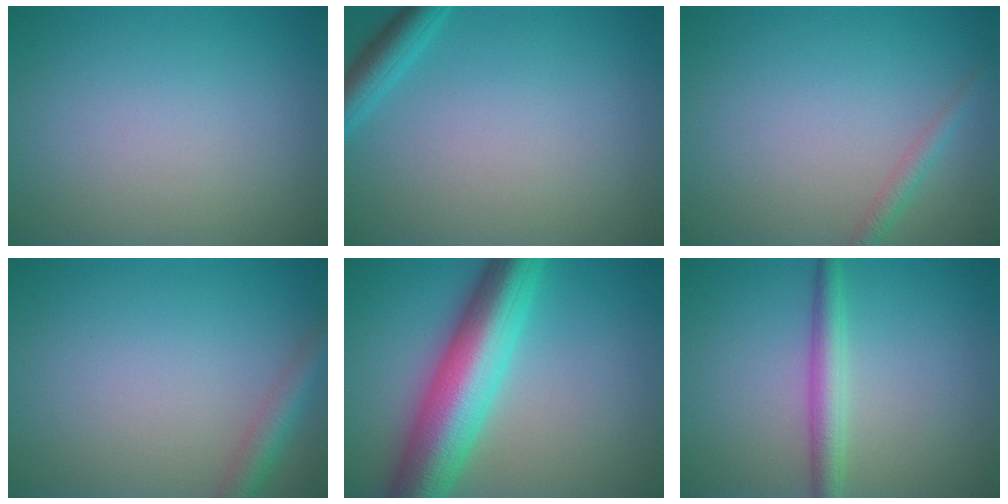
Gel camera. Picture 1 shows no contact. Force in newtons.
{"total": 2.4, "press": 2.4, "slide": 0.2}
{"total": 1.4, "press": 1.4, "slide": 0.0}
{"total": 2.6, "press": 2.6, "slide": 0.1}
{"total": 10.3, "press": 10.3, "slide": 0.2}
{"total": 3.0, "press": 3.0, "slide": 0.1}